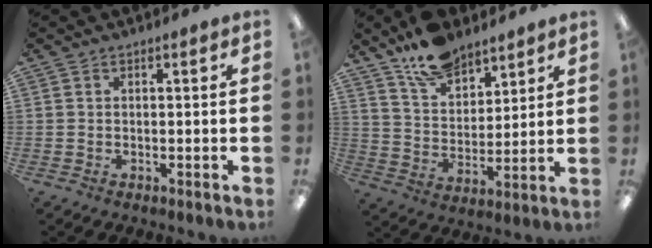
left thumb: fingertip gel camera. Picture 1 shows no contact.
{"total": 12.6, "force": [9.6, 6.5, 4.9], "torque": [-0.085, -0.053, 0.179]}